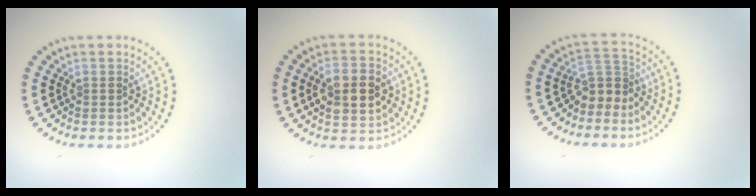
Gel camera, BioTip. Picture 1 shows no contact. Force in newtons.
{"total": 4.1, "press": 4.1, "slide": 0.2}
{"total": 2.8, "press": 2.0, "slide": 2.0}